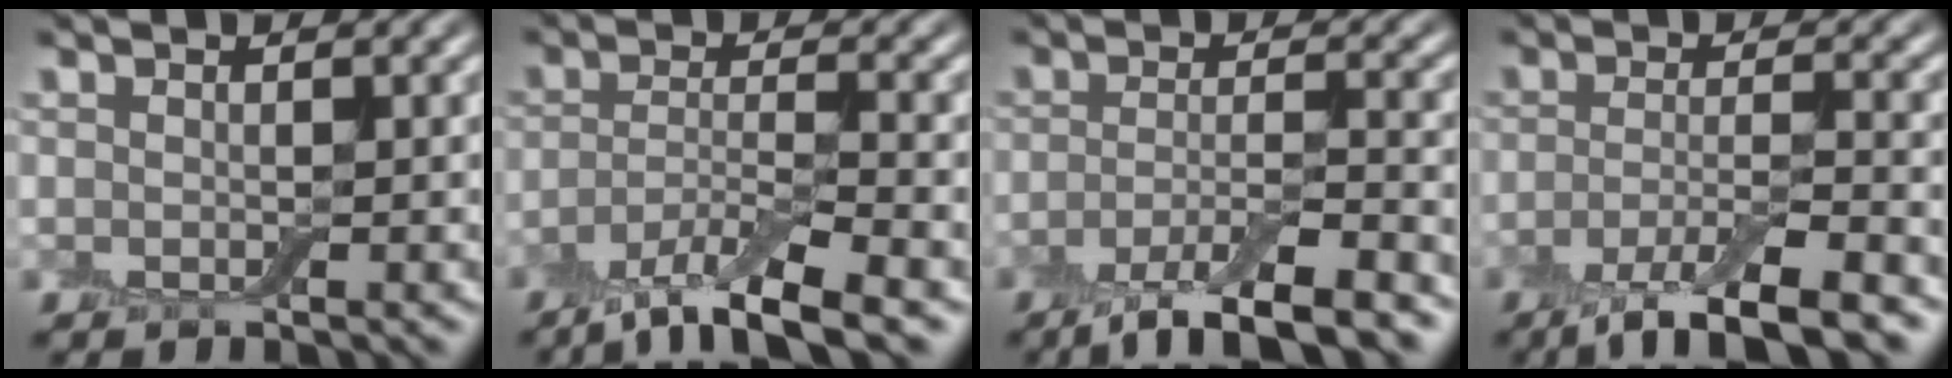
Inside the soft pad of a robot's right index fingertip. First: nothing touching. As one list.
[{"total": 6.2, "force": [-4.2, 1.5, 4.3], "torque": [-0.075, -0.007, -0.083]}, {"total": 6.5, "force": [-4.3, 1.5, 4.6], "torque": [-0.075, -0.002, -0.079]}, {"total": 6.3, "force": [-4.0, 1.4, 4.7], "torque": [-0.076, -0.003, -0.075]}]